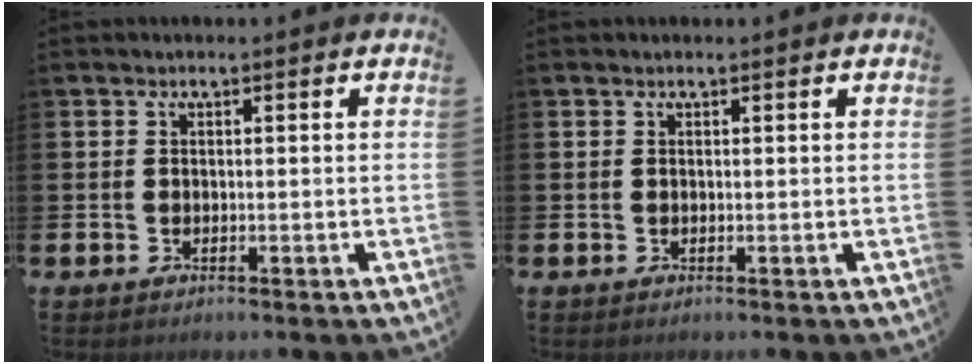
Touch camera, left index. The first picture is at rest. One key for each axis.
{"total": 0.0}